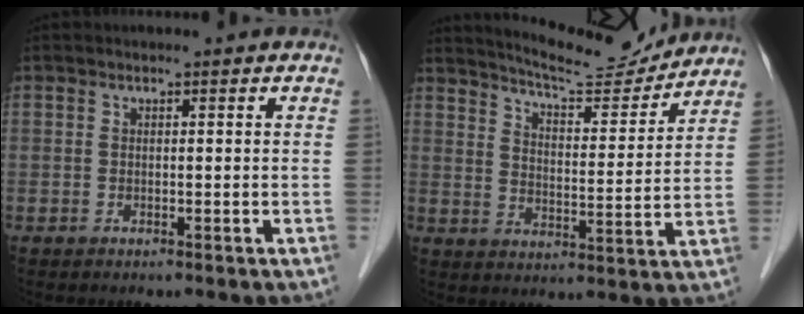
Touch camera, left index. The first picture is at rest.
{"total": 12.0, "force": [11.7, 0.8, 2.6], "torque": [-0.047, -0.003, 0.174]}